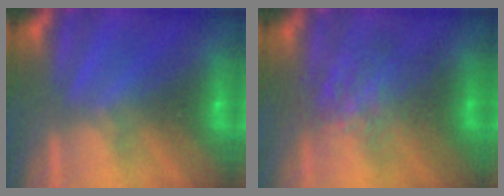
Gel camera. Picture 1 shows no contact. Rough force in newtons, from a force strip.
{"total": 2.1}